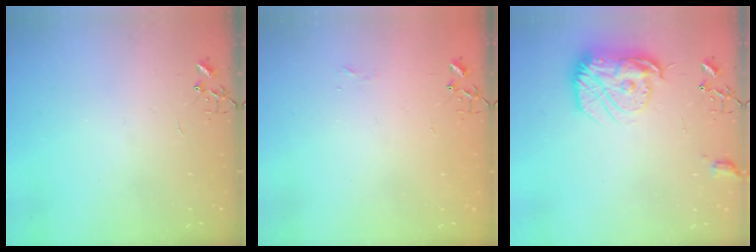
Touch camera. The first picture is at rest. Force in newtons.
{"total": 3.9, "press": 3.8, "slide": 0.6}
{"total": 16.0, "press": 15.9, "slide": 1.3}